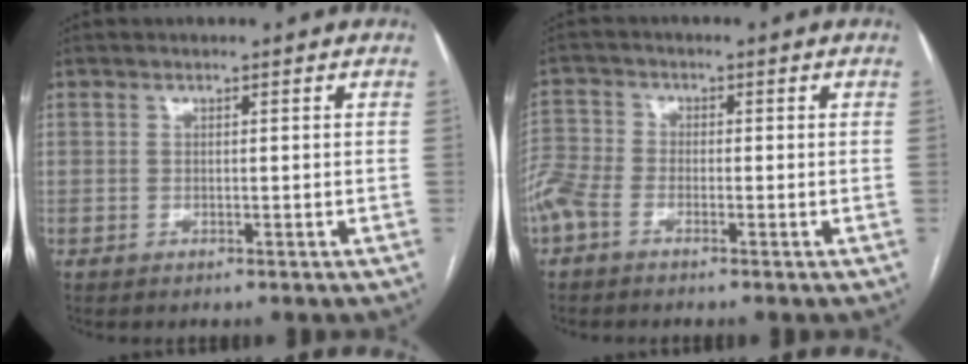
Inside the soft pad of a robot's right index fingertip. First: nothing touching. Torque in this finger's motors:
{"motor_torque": [0.51, -0.40, 0.30, 0.08]}